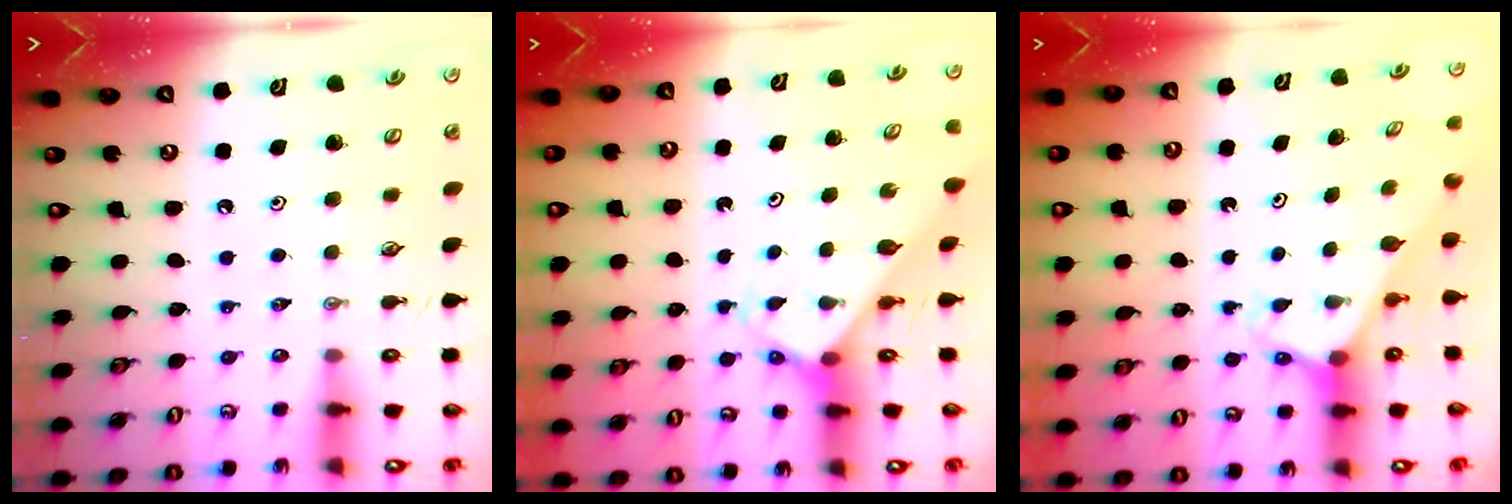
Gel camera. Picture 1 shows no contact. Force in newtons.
{"total": 2.7, "press": 2.7, "slide": 0.2}
{"total": 2.7, "press": 2.7, "slide": 0.1}